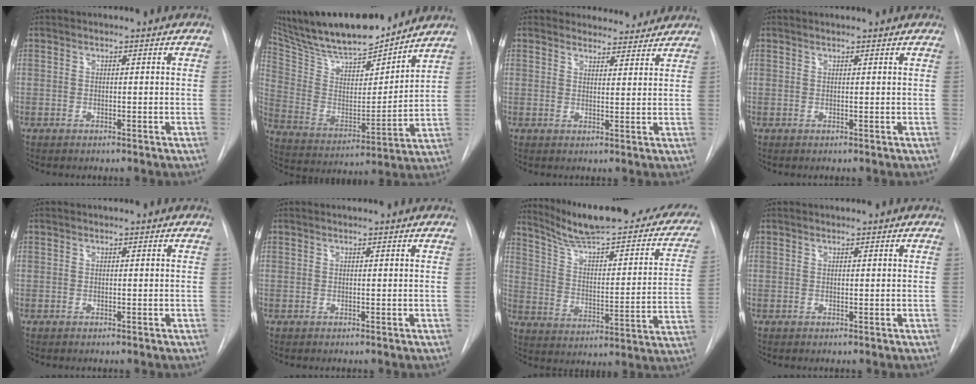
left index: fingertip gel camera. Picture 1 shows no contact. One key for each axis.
{"total": 21.8, "fx": 19.1, "fy": 4.0, "fz": 9.7, "tx": -0.177, "ty": -0.001, "tz": 0.320}
{"total": 5.7, "fx": 5.4, "fy": 1.9, "fz": 0.0, "tx": 0.012, "ty": -0.001, "tz": 0.058}
{"total": 1.8, "fx": 1.6, "fy": 0.3, "fz": 0.7, "tx": -0.011, "ty": 0.016, "tz": 0.019}
{"total": 0.0}
{"total": 0.6, "fx": 0.6, "fy": 0.0, "fz": 0.2, "tx": -0.006, "ty": 0.008, "tz": 0.009}
{"total": 28.3, "fx": 23.3, "fy": 5.2, "fz": 15.2, "tx": -0.209, "ty": -0.042, "tz": 0.305}
{"total": 0.0}